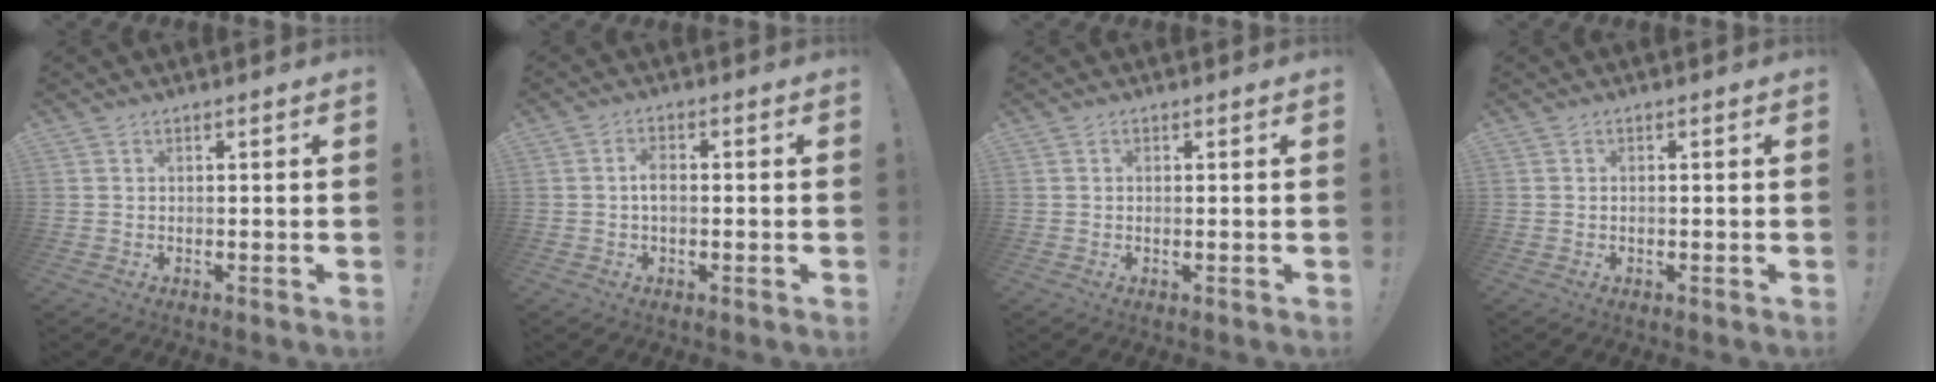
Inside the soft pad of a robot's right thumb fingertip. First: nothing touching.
{"total": 3.5, "force": [0.0, 1.8, 3.0], "torque": [-0.048, 0.003, -0.001]}
{"total": 0.6, "force": [0.2, -0.1, 0.6], "torque": [-0.003, -0.004, 0.001]}
{"total": 0.6, "force": [-0.1, 0.1, 0.5], "torque": [-0.010, 0.000, -0.002]}